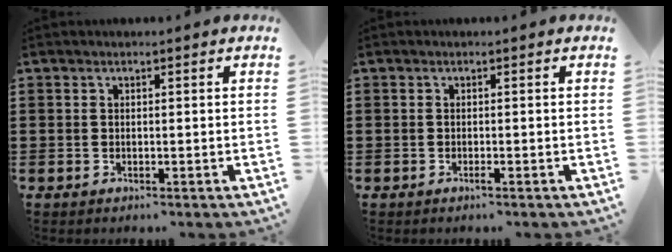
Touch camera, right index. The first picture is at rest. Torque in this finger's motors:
{"motor_torque": [0.02, 0.13, 0.01, 0.02]}